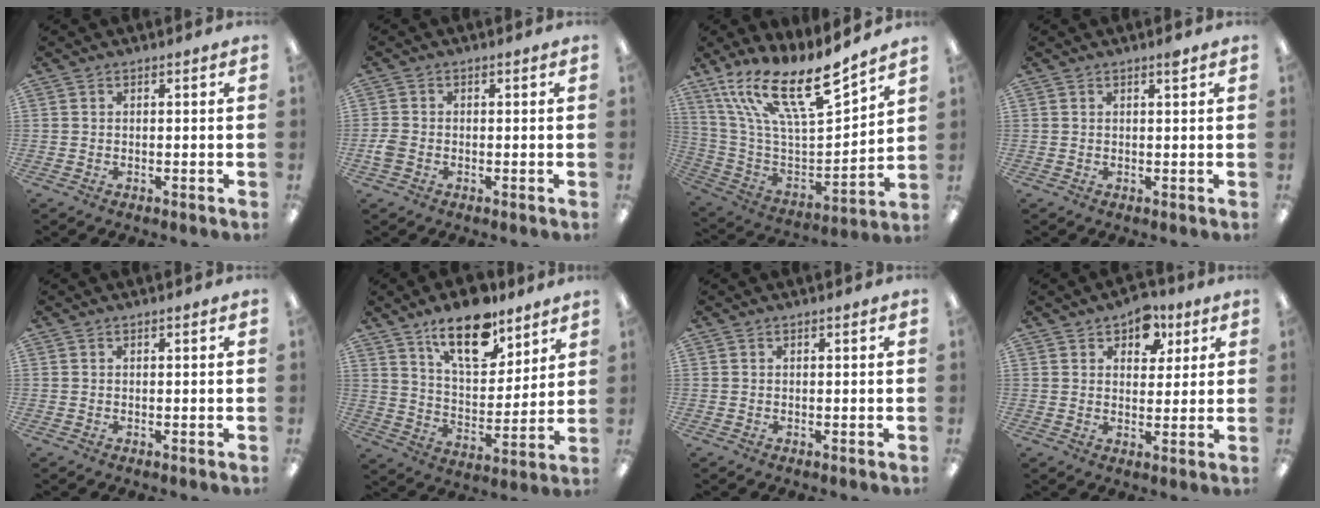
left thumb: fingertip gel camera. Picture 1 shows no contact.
{"total": 2.6, "force": [-0.8, 1.9, 1.7], "torque": [-0.035, 0.003, -0.015]}
{"total": 20.3, "force": [14.0, 6.2, 13.4], "torque": [-0.242, -0.097, 0.245]}
{"total": 1.5, "force": [1.1, 0.1, 1.0], "torque": [-0.014, -0.003, 0.016]}
{"total": 0.0}
{"total": 16.9, "force": [11.8, 7.4, 9.5], "torque": [-0.150, -0.063, 0.204]}
{"total": 0.0}
{"total": 8.2, "force": [5.0, 5.4, 3.5], "torque": [-0.033, -0.019, 0.083]}